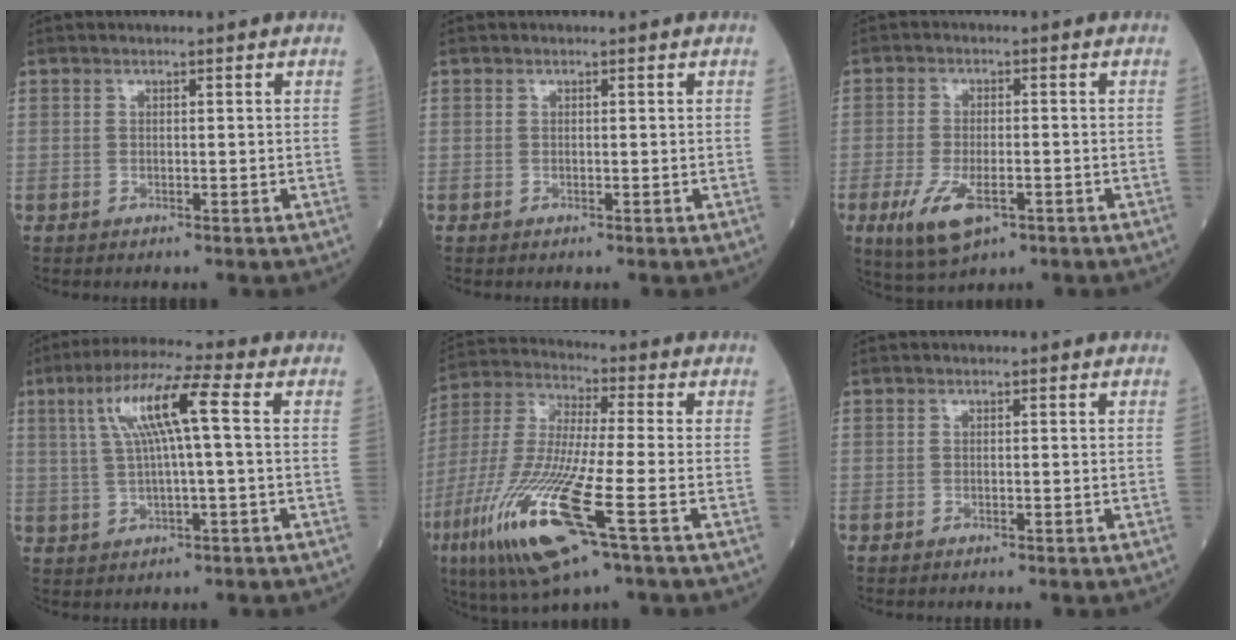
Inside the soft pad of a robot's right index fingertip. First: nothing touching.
{"total": 0.0}
{"total": 7.8, "force": [-3.5, 3.2, 6.2], "torque": [-0.123, -0.013, -0.053]}
{"total": 9.9, "force": [2.3, 0.6, 9.6], "torque": [-0.186, 0.024, 0.042]}
{"total": 19.5, "force": [-7.7, 2.0, 17.8], "torque": [-0.411, -0.044, -0.147]}
{"total": 0.0}